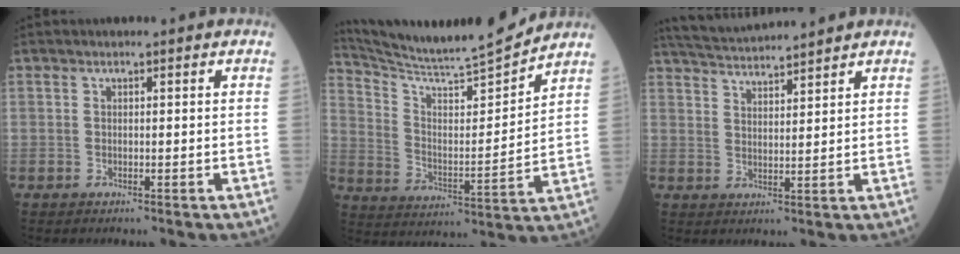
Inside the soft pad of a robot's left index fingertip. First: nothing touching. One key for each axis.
{"total": 15.8, "fx": 15.1, "fy": -1.0, "fz": 4.7, "tx": -0.097, "ty": -0.023, "tz": 0.251}
{"total": 9.4, "fx": 9.0, "fy": -0.2, "fz": 2.9, "tx": -0.065, "ty": 0.028, "tz": 0.155}